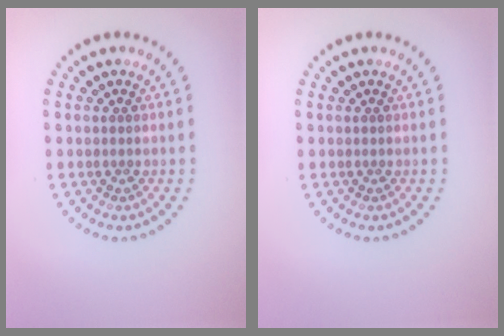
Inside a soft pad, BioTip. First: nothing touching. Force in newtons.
{"total": 0.0}